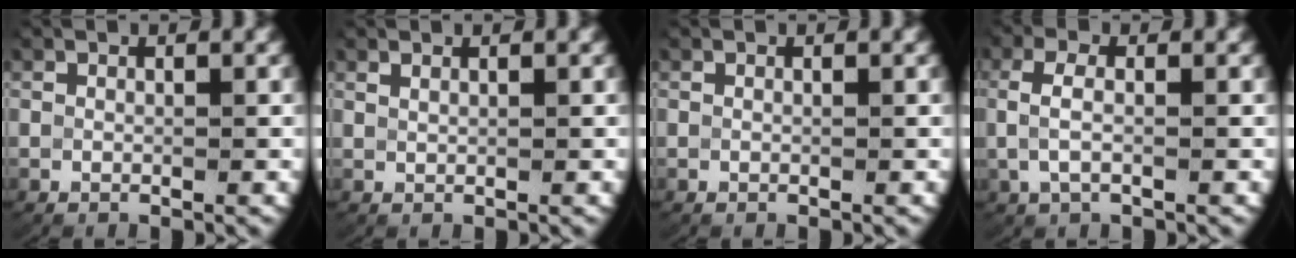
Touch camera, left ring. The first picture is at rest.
{"total": 0.8, "force": [0.7, -0.2, 0.2], "torque": [-0.004, 0.001, 0.019]}
{"total": 0.0}
{"total": 3.3, "force": [0.5, 1.6, 2.8], "torque": [-0.070, 0.002, 0.008]}